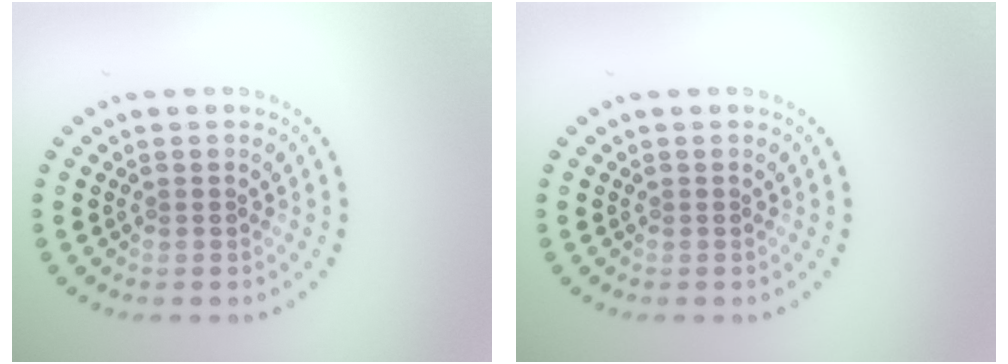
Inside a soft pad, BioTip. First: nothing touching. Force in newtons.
{"total": 0.0}